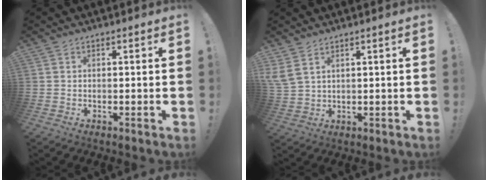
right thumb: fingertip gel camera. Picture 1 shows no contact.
{"total": 4.9, "force": [3.2, 2.1, 3.0], "torque": [-0.075, -0.013, 0.066]}